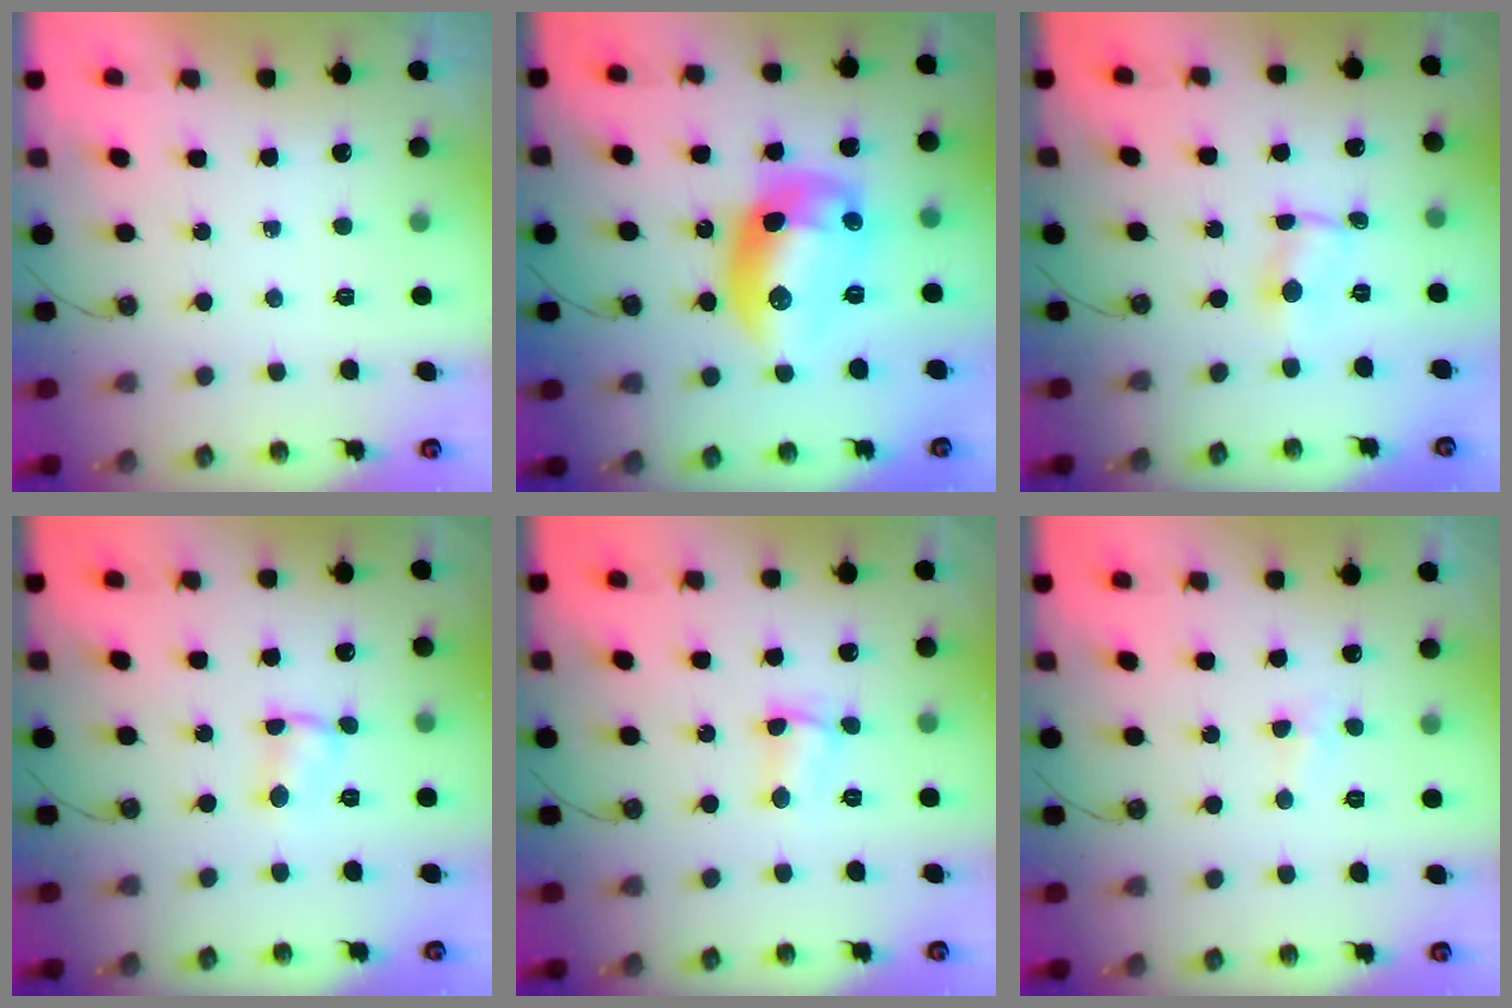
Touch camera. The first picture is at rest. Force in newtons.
{"total": 15.6, "press": 15.5, "slide": 1.4}
{"total": 1.1, "press": 1.0, "slide": 0.2}
{"total": 1.8, "press": 1.8, "slide": 0.1}
{"total": 2.6, "press": 2.3, "slide": 1.1}
{"total": 2.4, "press": 2.3, "slide": 0.4}